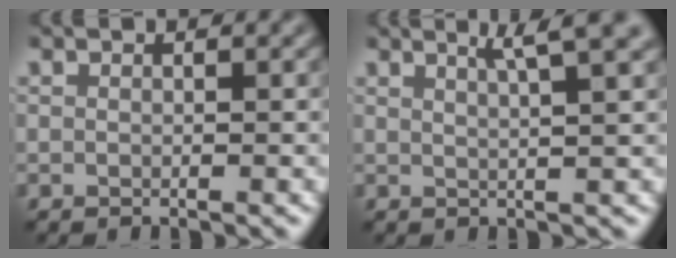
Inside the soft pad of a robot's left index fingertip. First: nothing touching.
{"total": 4.0, "force": [2.8, 0.9, 2.8], "torque": [-0.021, 0.015, 0.019]}